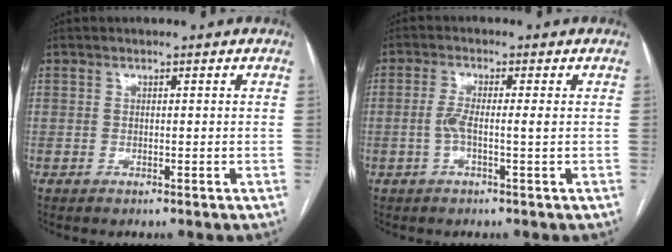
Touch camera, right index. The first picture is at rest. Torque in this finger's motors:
{"motor_torque": [-0.11, -0.10, -0.02, 0.00]}